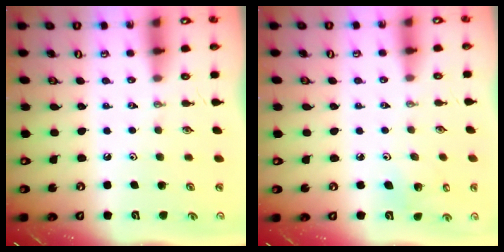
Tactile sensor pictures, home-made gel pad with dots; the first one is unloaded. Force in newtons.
{"total": 5.8, "press": 5.7, "slide": 1.2}